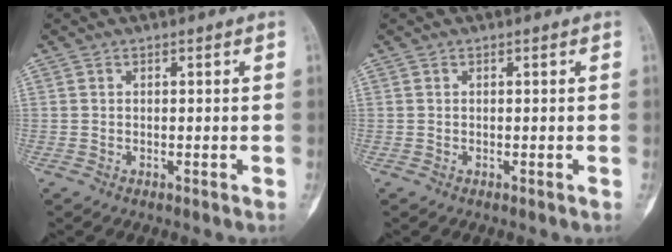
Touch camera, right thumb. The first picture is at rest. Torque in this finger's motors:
{"motor_torque": [0.00, 0.00, 0.01, 0.00, 0.00]}